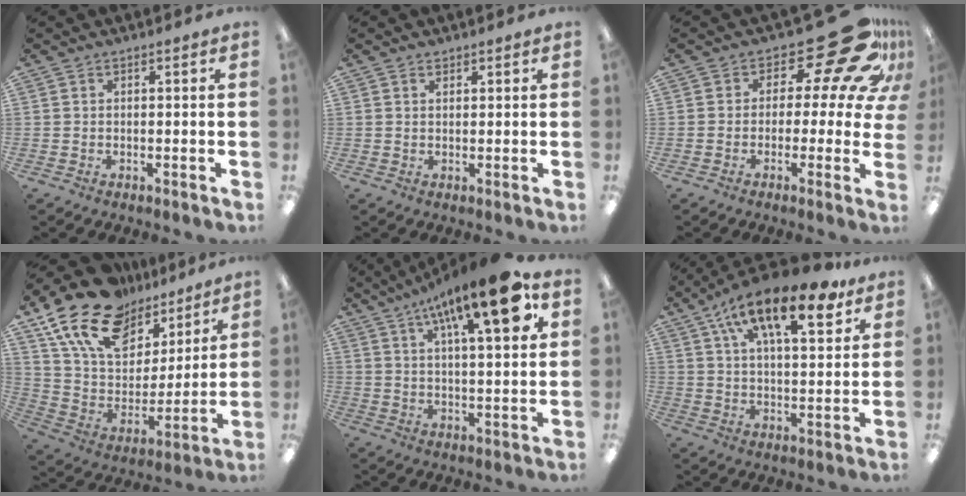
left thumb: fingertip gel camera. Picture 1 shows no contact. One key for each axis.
{"total": 1.3, "fx": 0.9, "fy": 0.8, "fz": 0.4, "tx": -0.010, "ty": 0.001, "tz": 0.018}
{"total": 18.3, "fx": 9.4, "fy": 7.6, "fz": 13.8, "tx": -0.183, "ty": -0.065, "tz": 0.146}
{"total": 19.7, "fx": 13.5, "fy": 11.2, "fz": 9.0, "tx": -0.182, "ty": -0.069, "tz": 0.249}
{"total": 18.7, "fx": 9.5, "fy": 5.3, "fz": 15.2, "tx": -0.228, "ty": -0.042, "tz": 0.141}
{"total": 19.0, "fx": 11.2, "fy": 7.1, "fz": 13.6, "tx": -0.215, "ty": -0.052, "tz": 0.181}